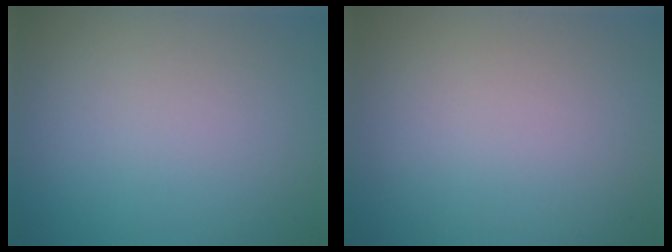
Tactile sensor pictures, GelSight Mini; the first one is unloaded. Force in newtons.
{"total": 0.0}